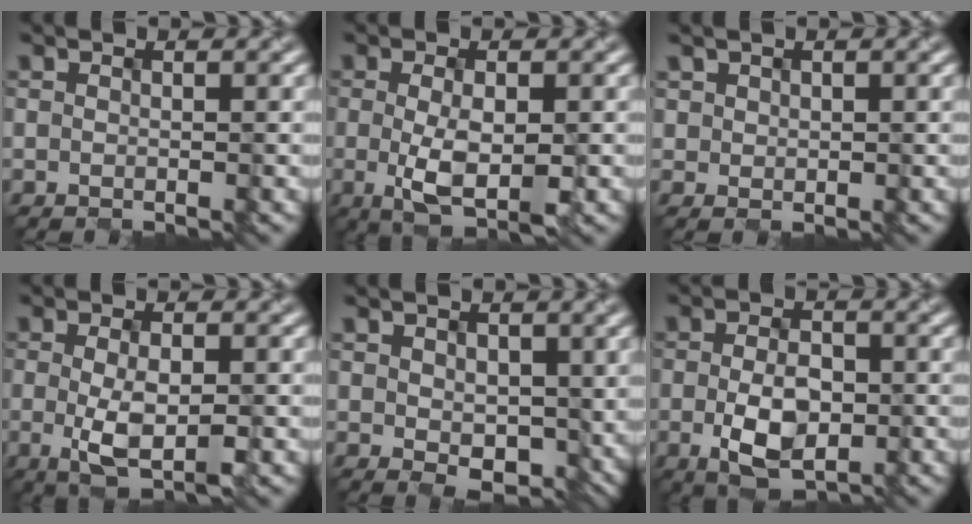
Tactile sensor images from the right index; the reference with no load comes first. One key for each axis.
{"total": 4.5, "fx": -1.2, "fy": 1.6, "fz": 4.0, "tx": -0.080, "ty": -0.009, "tz": -0.012}
{"total": 0.8, "fx": 0.5, "fy": 0.5, "fz": -0.4, "tx": -0.003, "ty": 0.001, "tz": 0.023}
{"total": 4.0, "fx": -1.2, "fy": 1.3, "fz": 3.6, "tx": -0.075, "ty": -0.008, "tz": -0.013}
{"total": 3.9, "fx": 0.3, "fy": 2.5, "fz": 3.0, "tx": -0.058, "ty": -0.007, "tz": 0.016}
{"total": 4.9, "fx": -1.3, "fy": 2.8, "fz": 3.8, "tx": -0.077, "ty": -0.005, "tz": -0.017}